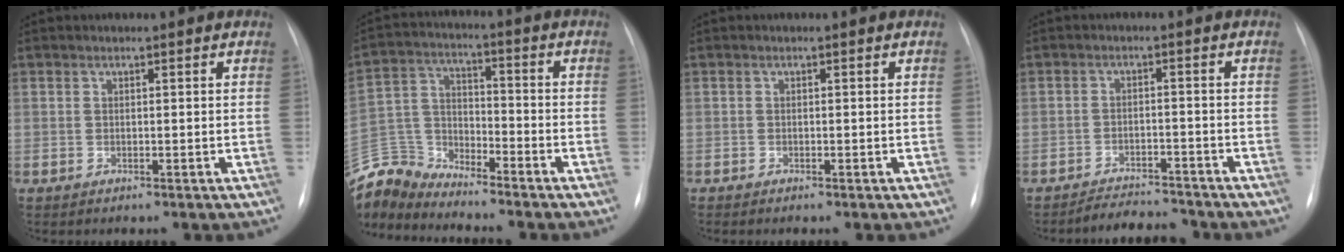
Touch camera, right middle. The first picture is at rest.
{"total": 10.3, "force": [-10.2, 1.2, -0.3], "torque": [-0.009, 0.030, -0.204]}
{"total": 0.6, "force": [-0.5, 0.1, 0.4], "torque": [-0.010, -0.003, -0.005]}
{"total": 5.2, "force": [-5.1, 0.9, 0.4], "torque": [-0.008, -0.003, -0.078]}